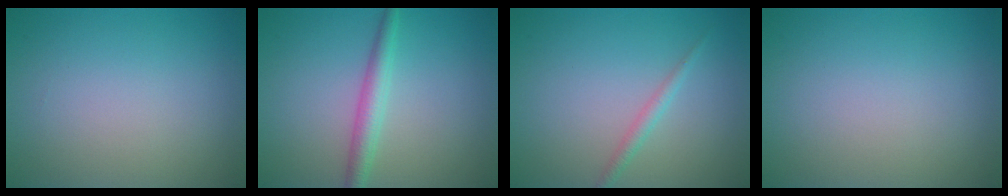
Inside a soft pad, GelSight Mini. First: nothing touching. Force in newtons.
{"total": 2.6, "press": 2.6, "slide": 0.1}
{"total": 1.3, "press": 1.3, "slide": 0.1}
{"total": 0.0}